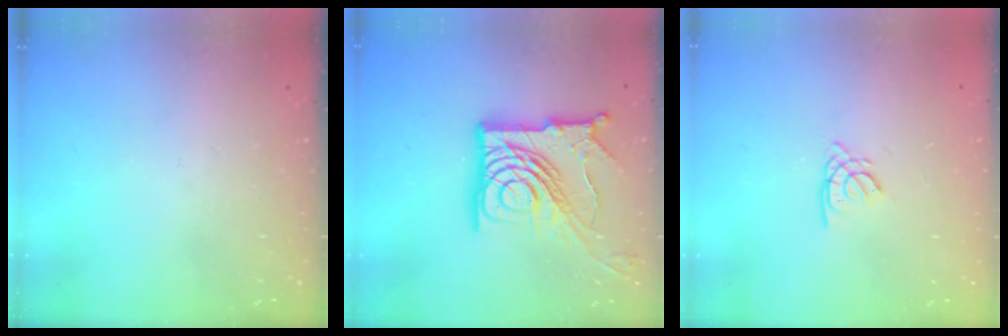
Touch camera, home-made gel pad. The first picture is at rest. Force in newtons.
{"total": 21.5, "press": 21.4, "slide": 2.4}
{"total": 1.5, "press": 1.5, "slide": 0.1}